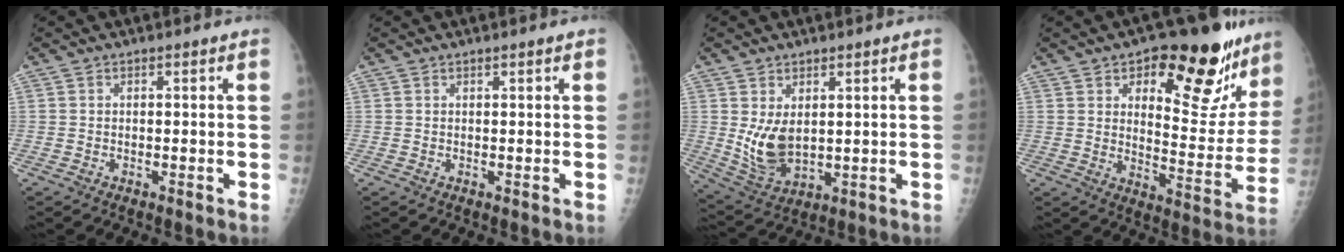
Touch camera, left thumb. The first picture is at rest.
{"total": 0.6, "force": [0.4, 0.1, 0.4], "torque": [-0.006, 0.000, 0.006]}
{"total": 8.0, "force": [1.4, 4.9, 6.2], "torque": [-0.109, -0.022, 0.047]}
{"total": 21.8, "force": [12.8, 9.6, 14.8], "torque": [-0.127, -0.063, 0.180]}